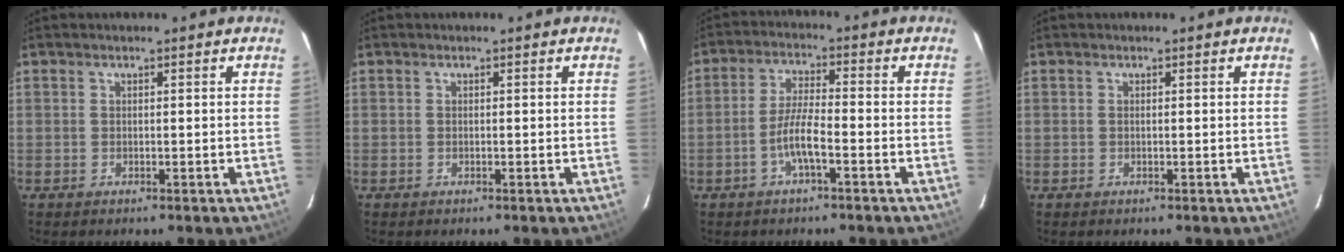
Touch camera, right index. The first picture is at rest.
{"total": 0.0}
{"total": 3.9, "force": [-1.9, 0.4, 3.4], "torque": [-0.072, 0.001, -0.037]}
{"total": 0.0}